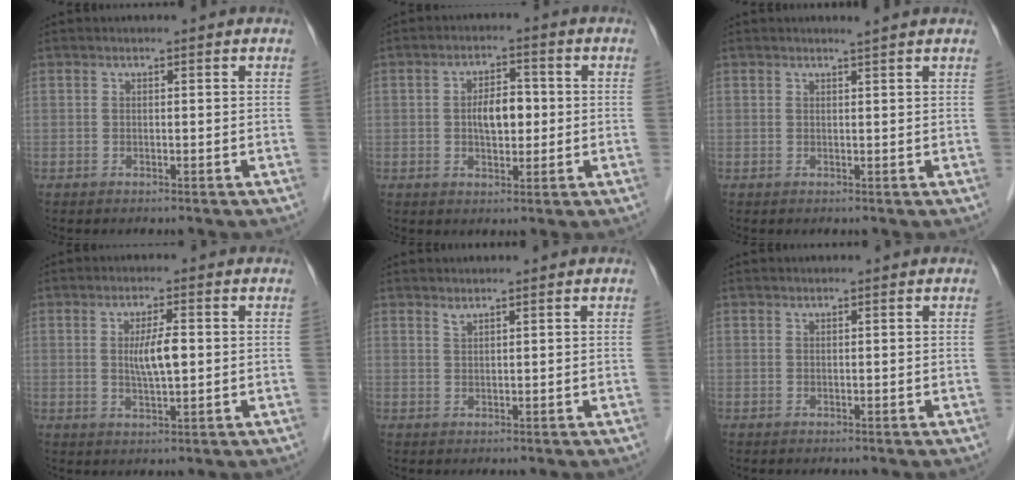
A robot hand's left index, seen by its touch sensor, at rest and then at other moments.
{"total": 5.1, "force": [-0.1, 2.5, 4.4], "torque": [-0.079, 0.008, -0.001]}
{"total": 1.1, "force": [1.0, -0.4, 0.3], "torque": [-0.018, -0.006, 0.019]}
{"total": 4.5, "force": [0.3, 0.8, 4.5], "torque": [-0.081, 0.001, 0.007]}
{"total": 0.9, "force": [0.8, -0.1, 0.4], "torque": [-0.009, -0.002, 0.019]}
{"total": 0.0}